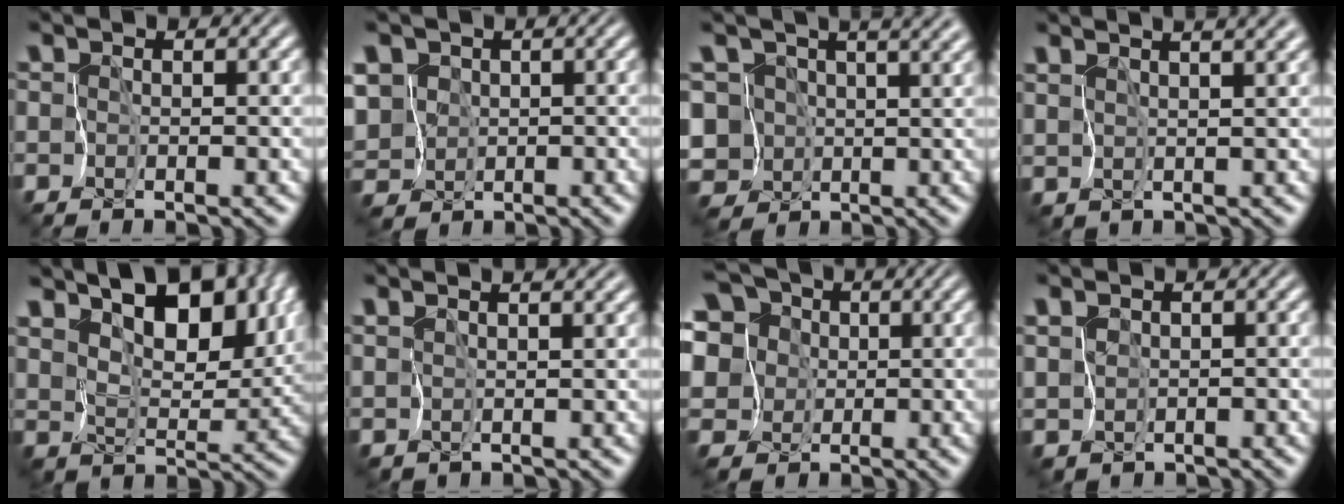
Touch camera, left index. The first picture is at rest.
{"total": 4.8, "force": [-0.5, 4.3, 2.1], "torque": [-0.058, 0.015, -0.028]}
{"total": 7.4, "force": [1.1, 5.5, 4.7], "torque": [-0.094, 0.016, 0.010]}
{"total": 6.2, "force": [4.3, 2.3, 3.8], "torque": [-0.060, 0.034, 0.055]}
{"total": 9.4, "force": [5.2, 4.6, 6.3], "torque": [-0.117, 0.004, 0.085]}
{"total": 2.6, "force": [2.1, 0.7, 1.3], "torque": [-0.036, 0.013, 0.034]}
{"total": 12.4, "force": [2.6, 10.5, 6.1], "torque": [-0.171, 0.043, 0.017]}
{"total": 0.9, "force": [0.3, 0.9, 0.1], "torque": [-0.018, -0.001, 0.015]}